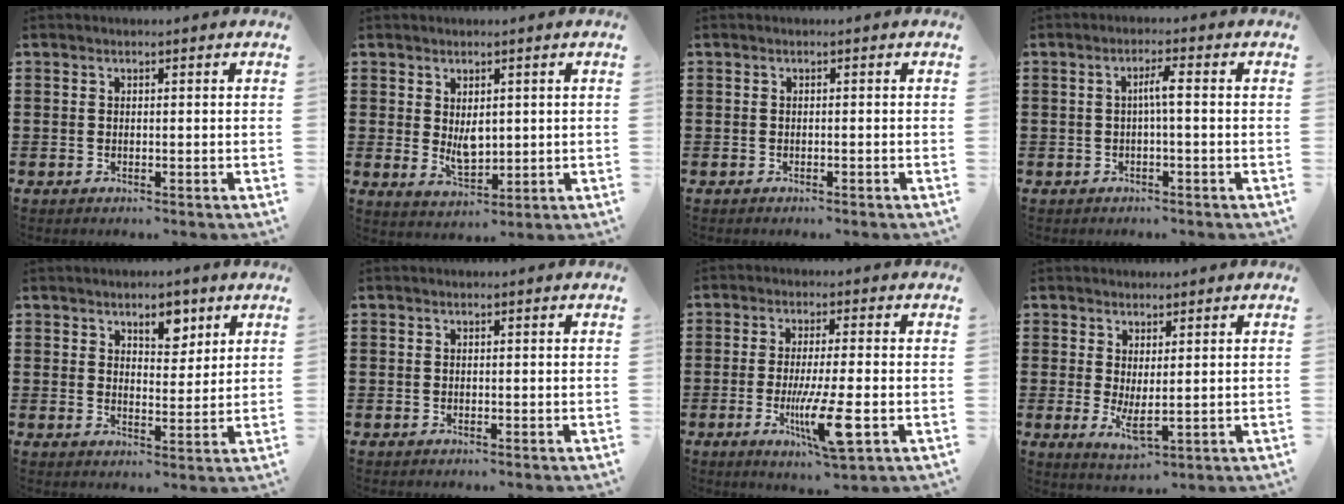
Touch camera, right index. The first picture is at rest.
{"total": 3.4, "force": [0.8, 2.1, 2.5], "torque": [-0.035, -0.003, 0.012]}
{"total": 0.5, "force": [-0.5, -0.2, 0.1], "torque": [-0.002, -0.003, -0.011]}
{"total": 2.7, "force": [-0.3, 0.1, 2.7], "torque": [-0.051, 0.002, -0.008]}
{"total": 4.9, "force": [3.5, 2.4, 2.4], "torque": [-0.025, -0.004, 0.057]}
{"total": 0.0}
{"total": 8.8, "force": [-2.6, 1.0, 8.4], "torque": [-0.159, -0.022, -0.045]}
{"total": 3.2, "force": [0.6, 1.0, 2.9], "torque": [-0.048, -0.006, 0.013]}